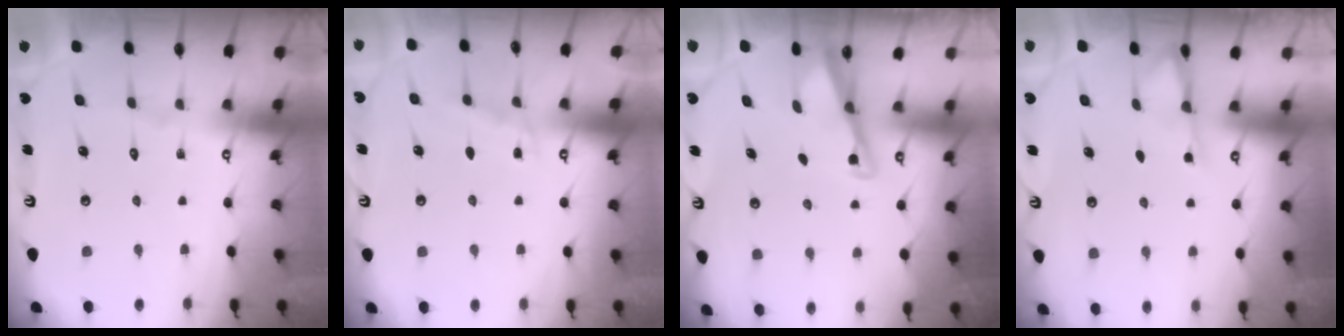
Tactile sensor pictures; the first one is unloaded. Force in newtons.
{"total": 6.2, "press": 6.2, "slide": 0.6}
{"total": 2.9, "press": 2.9, "slide": 0.3}
{"total": 1.9, "press": 1.9, "slide": 0.4}